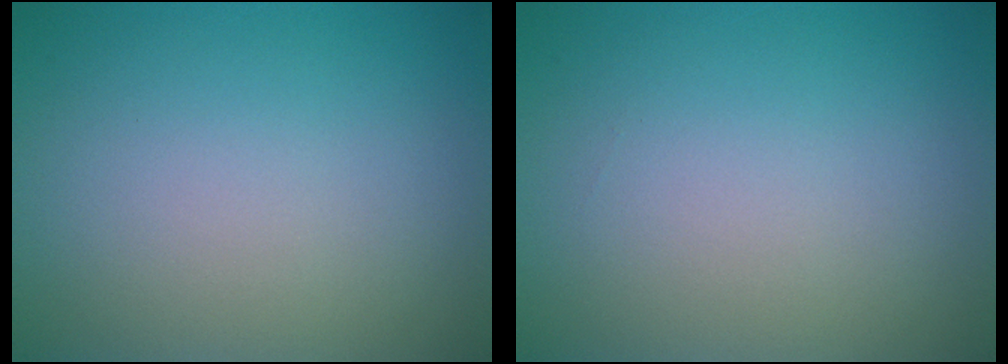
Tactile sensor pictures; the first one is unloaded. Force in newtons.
{"total": 0.0}